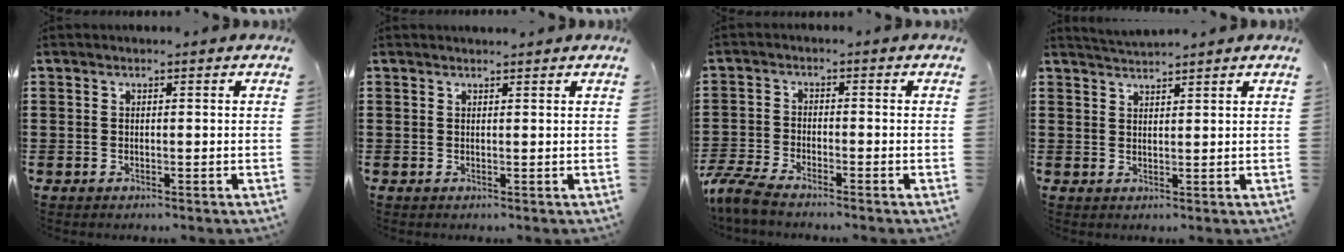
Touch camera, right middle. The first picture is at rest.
{"total": 0.7, "force": [0.7, 0.0, 0.0], "torque": [-0.002, 0.000, 0.014]}
{"total": 4.4, "force": [-4.0, 0.4, 1.9], "torque": [-0.067, -0.017, -0.086]}
{"total": 2.2, "force": [2.2, 0.0, 0.1], "torque": [-0.009, 0.000, 0.042]}